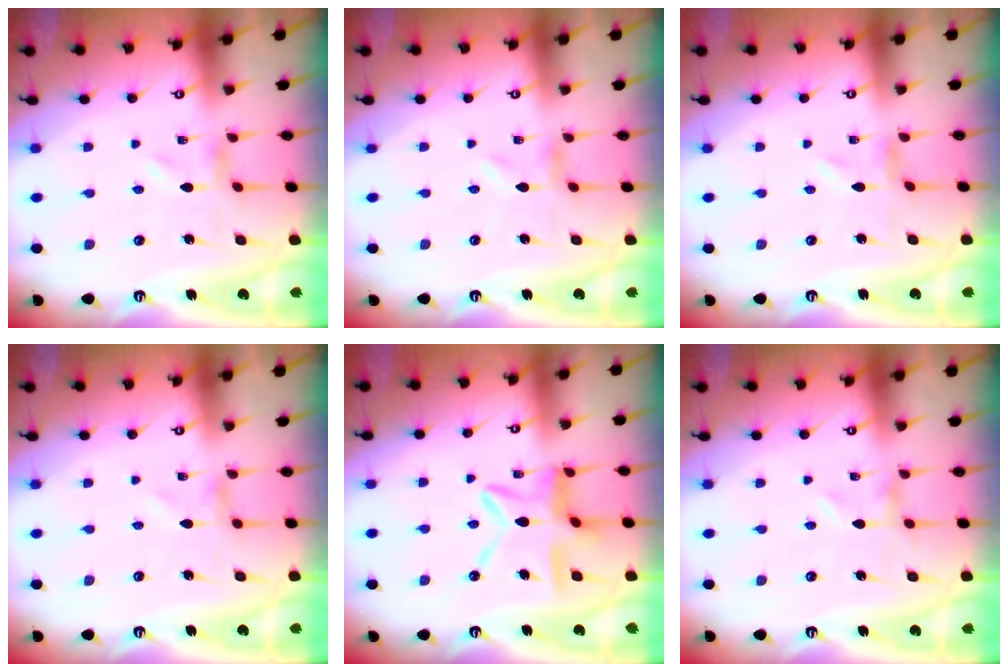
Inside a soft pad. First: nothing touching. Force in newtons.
{"total": 0.0}
{"total": 0.0}
{"total": 0.0}
{"total": 12.0, "press": 12.0, "slide": 1.0}
{"total": 0.0}